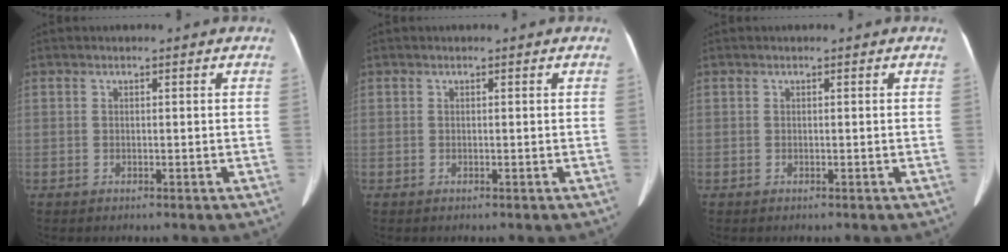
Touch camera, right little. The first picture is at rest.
{"total": 0.0}
{"total": 0.0}